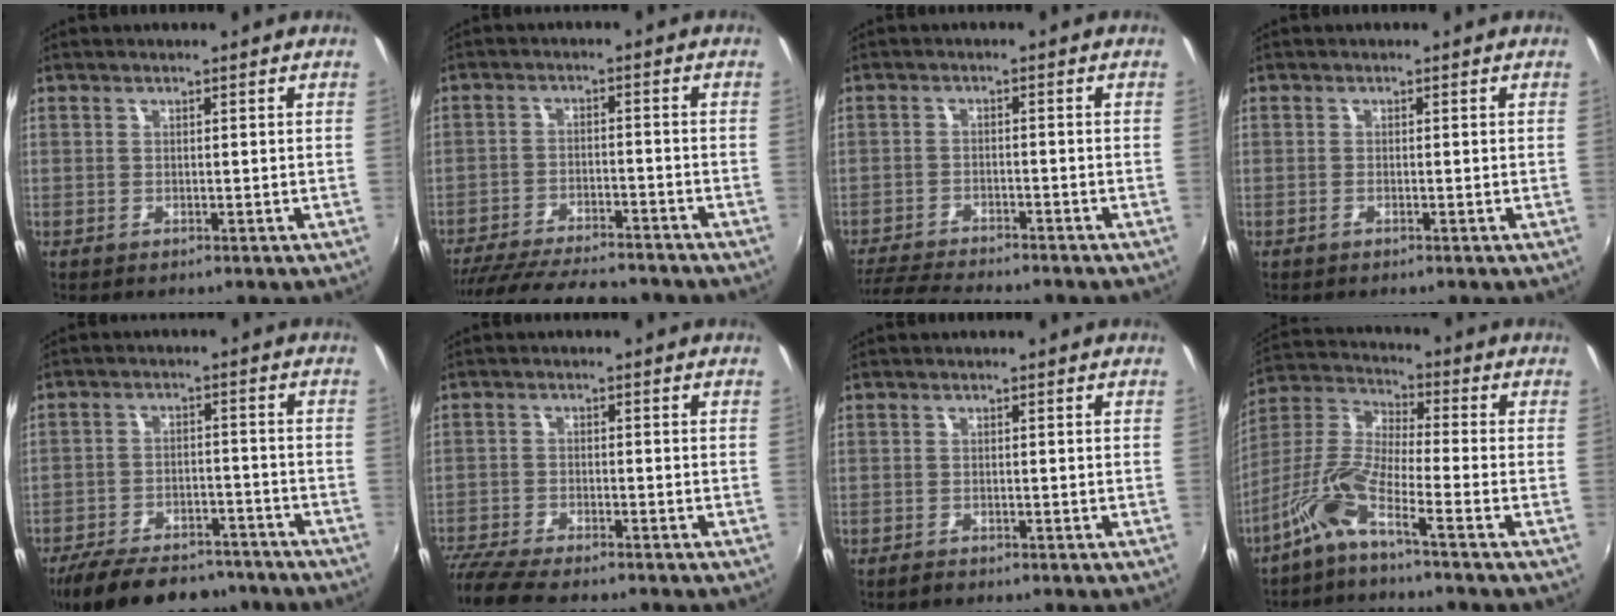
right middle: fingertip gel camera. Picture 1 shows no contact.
{"total": 18.3, "force": [-15.8, 4.2, 8.1], "torque": [-0.167, -0.024, -0.241]}
{"total": 9.4, "force": [-8.7, 1.1, 3.5], "torque": [-0.093, -0.019, -0.147]}
{"total": 0.6, "force": [-0.5, 0.0, 0.3], "torque": [-0.005, 0.000, -0.012]}
{"total": 18.0, "force": [-14.5, 7.2, 7.9], "torque": [-0.169, -0.002, -0.207]}
{"total": 10.2, "force": [-8.8, 2.0, 4.6], "torque": [-0.126, -0.038, -0.163]}
{"total": 1.1, "force": [-0.9, 0.5, 0.3], "torque": [-0.006, -0.002, -0.018]}
{"total": 8.3, "force": [-5.2, 0.6, 6.5], "torque": [-0.139, 0.003, -0.109]}